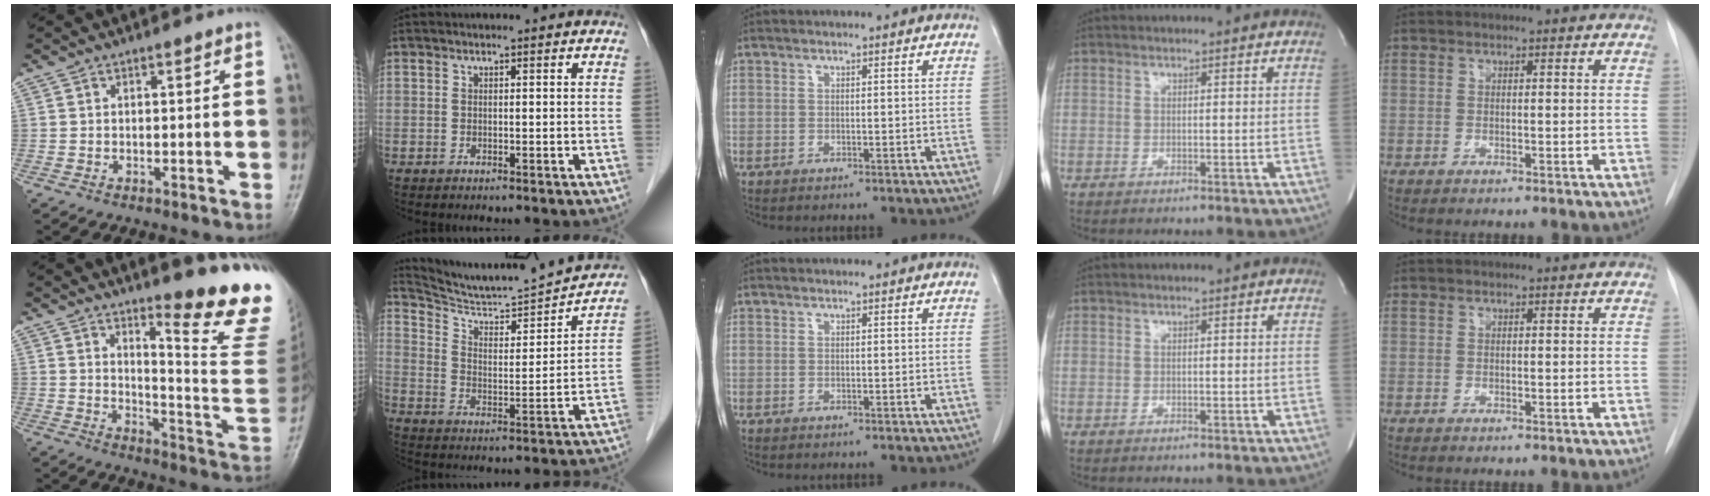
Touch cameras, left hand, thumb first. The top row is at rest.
{"thumb": {"total": 18.4, "force": [11.9, 2.3, 13.8], "torque": [-0.147, -0.112, 0.164]}, "index": {"total": 18.1, "force": [17.3, 0.2, 5.2], "torque": [-0.092, -0.037, 0.258]}}